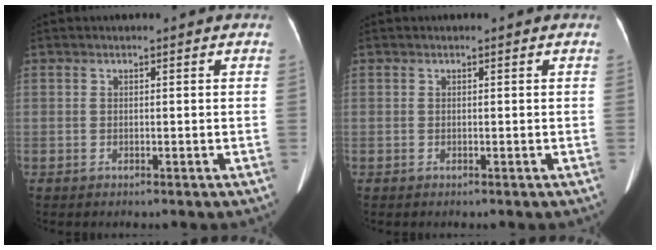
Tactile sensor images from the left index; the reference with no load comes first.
{"total": 0.0}